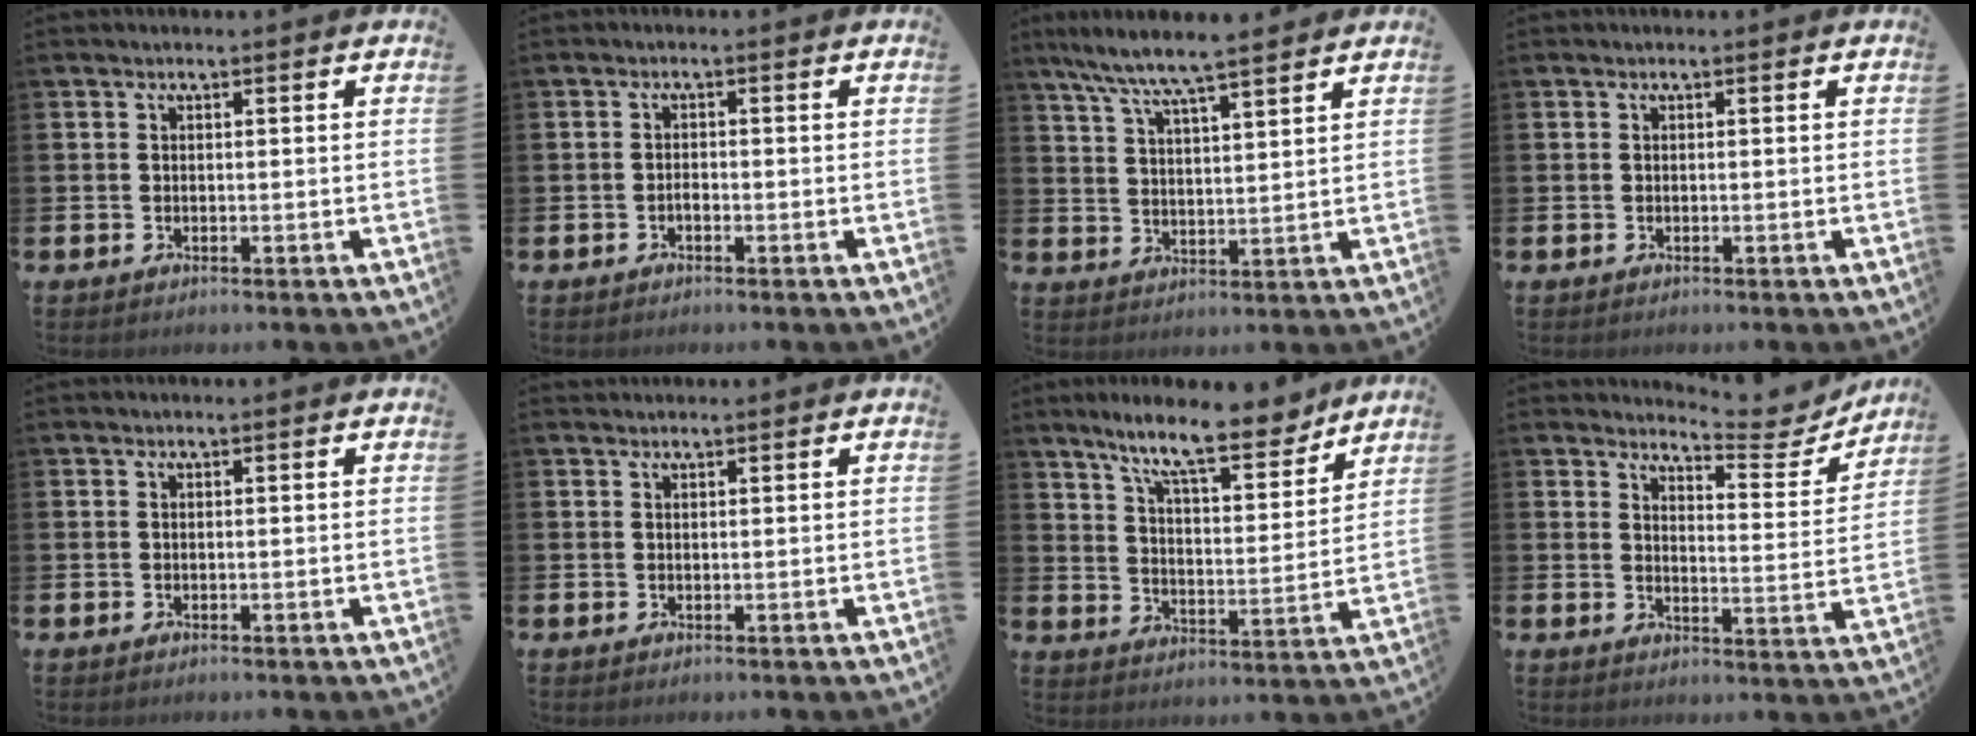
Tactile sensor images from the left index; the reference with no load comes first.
{"total": 0.9, "force": [-0.6, 0.4, 0.5], "torque": [-0.006, -0.004, -0.013]}
{"total": 7.1, "force": [6.6, 0.1, 2.7], "torque": [-0.080, -0.030, 0.117]}
{"total": 0.0}
{"total": 0.0}
{"total": 0.7, "force": [0.7, 0.2, 0.0], "torque": [0.009, -0.003, 0.011]}
{"total": 11.3, "force": [9.6, 2.3, 5.6], "torque": [-0.120, -0.048, 0.164]}
{"total": 5.1, "force": [5.0, 0.8, 0.9], "torque": [-0.017, -0.043, 0.079]}